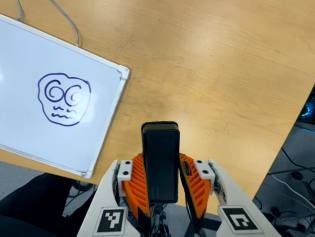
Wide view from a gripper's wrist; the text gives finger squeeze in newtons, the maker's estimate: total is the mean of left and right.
{"total": 5.0, "left": 3.8, "right": 6.3}